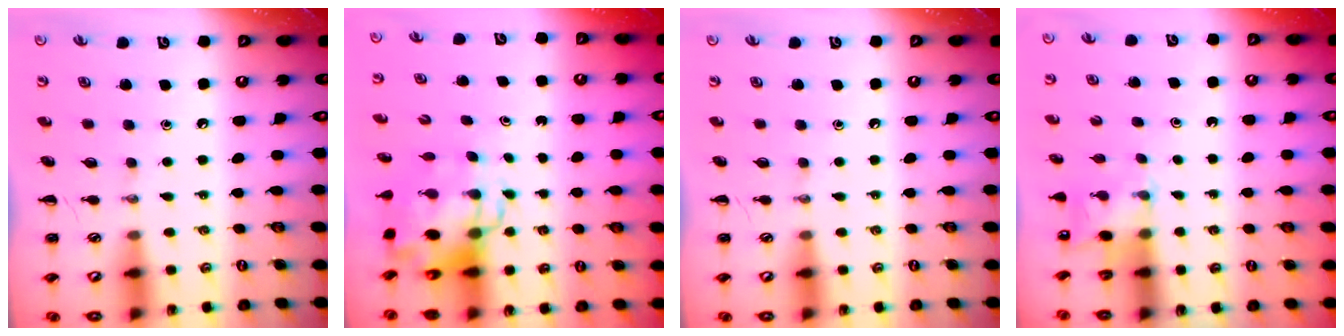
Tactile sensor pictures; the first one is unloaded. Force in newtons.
{"total": 7.4, "press": 7.1, "slide": 2.0}
{"total": 0.0}
{"total": 2.8, "press": 2.7, "slide": 0.9}